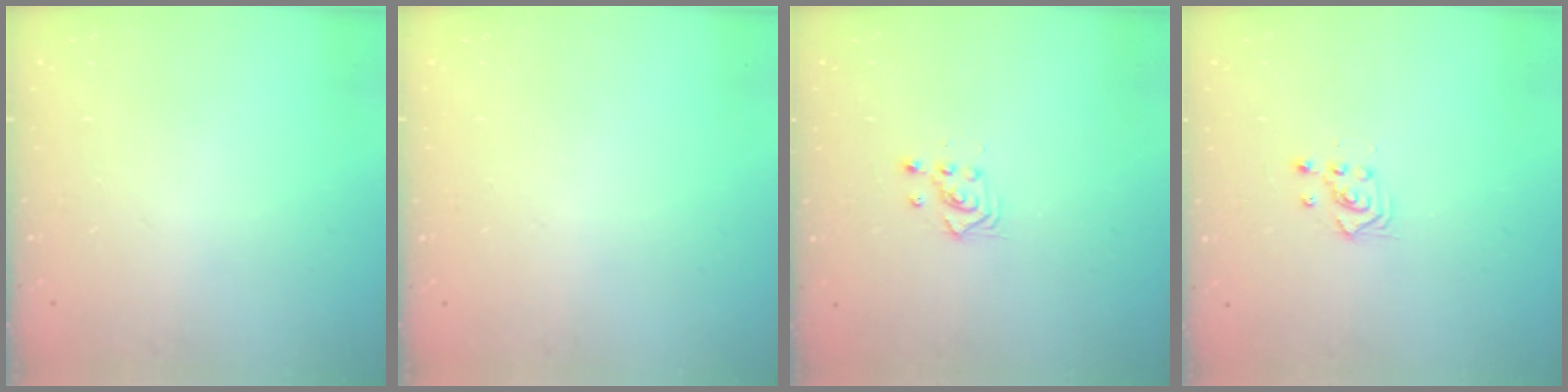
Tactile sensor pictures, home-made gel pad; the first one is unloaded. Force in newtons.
{"total": 0.0}
{"total": 2.3, "press": 2.3, "slide": 0.3}
{"total": 2.3, "press": 2.3, "slide": 0.3}